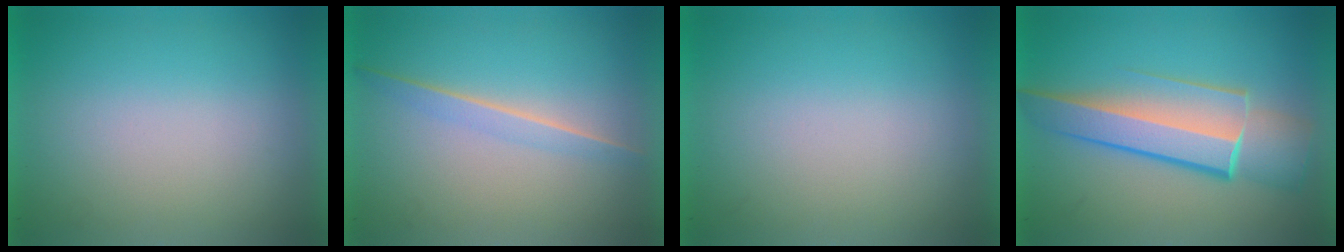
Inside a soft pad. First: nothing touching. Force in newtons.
{"total": 1.3}
{"total": 0.0}
{"total": 6.1}